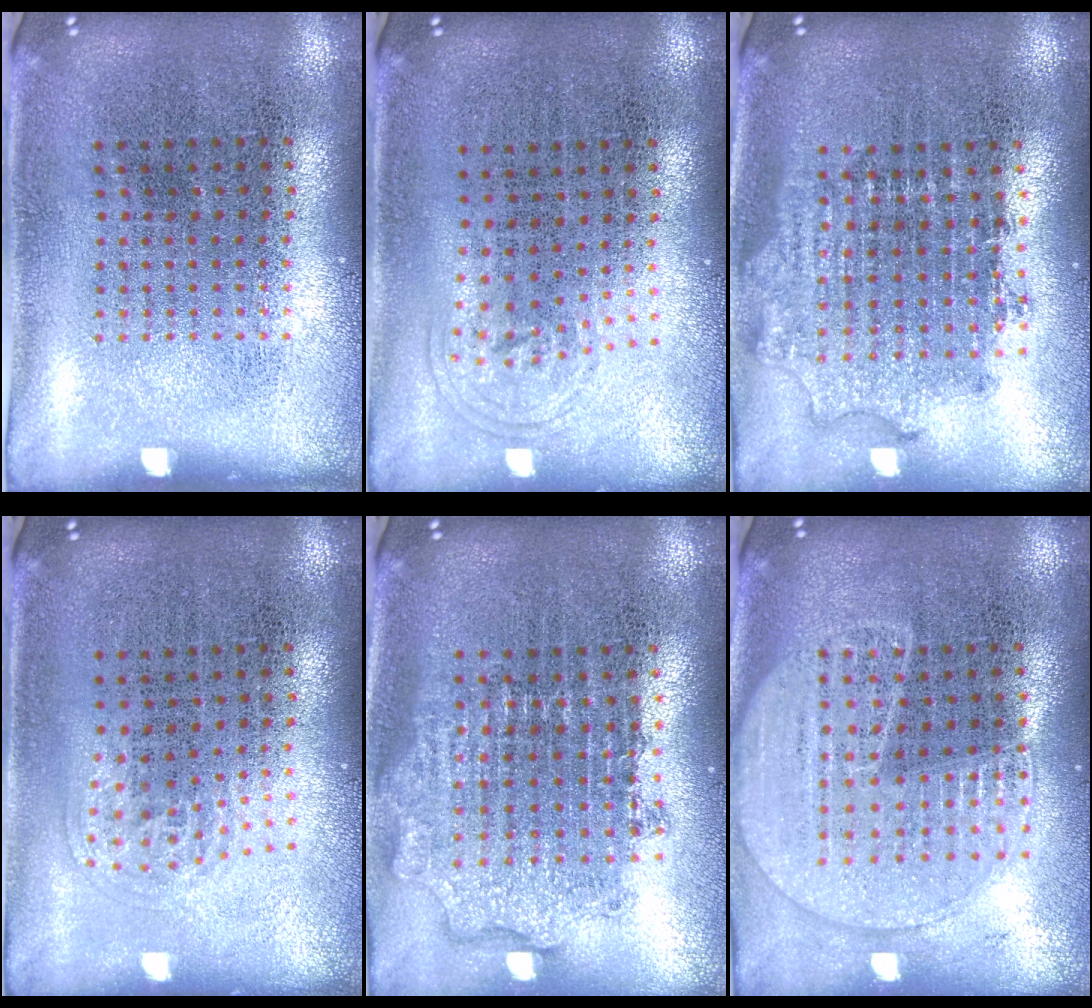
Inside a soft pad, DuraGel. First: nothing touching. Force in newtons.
{"total": 0.8, "press": 0.6, "slide": 0.6}
{"total": 1.8, "press": 1.4, "slide": 1.1}
{"total": 1.0, "press": 0.6, "slide": 0.8}
{"total": 1.9, "press": 1.5, "slide": 1.2}
{"total": 1.8, "press": 1.7, "slide": 0.6}